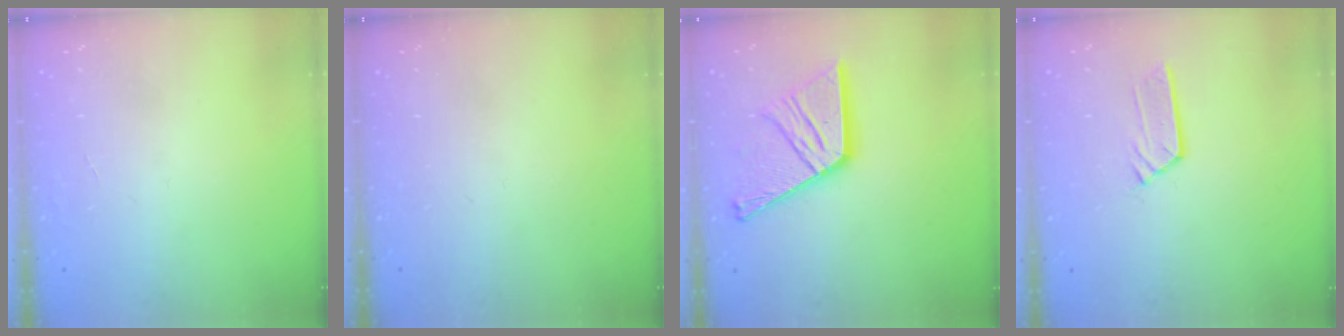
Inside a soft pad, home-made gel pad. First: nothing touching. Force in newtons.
{"total": 0.0}
{"total": 18.5, "press": 18.4, "slide": 1.7}
{"total": 4.1, "press": 4.1, "slide": 0.1}